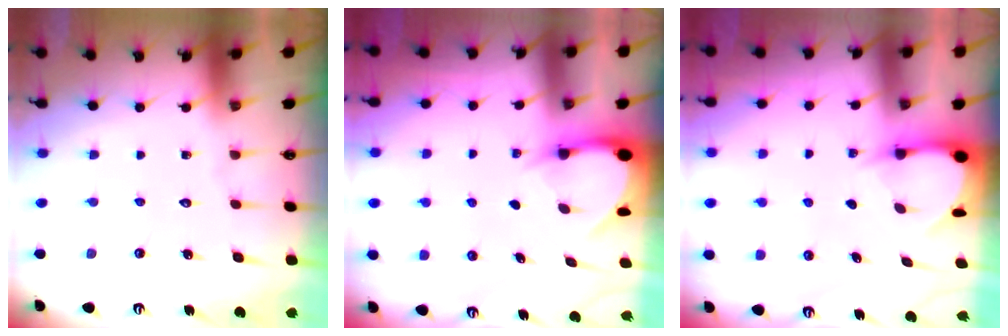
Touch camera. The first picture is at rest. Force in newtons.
{"total": 3.2, "press": 3.2, "slide": 0.2}
{"total": 3.3, "press": 3.3, "slide": 0.4}